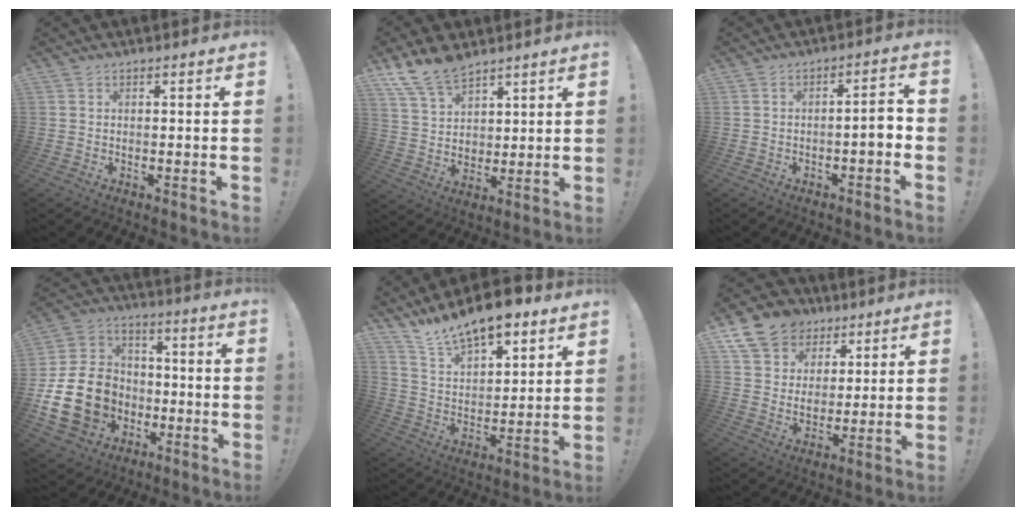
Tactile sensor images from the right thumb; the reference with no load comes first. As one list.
[{"total": 12.5, "force": [9.2, 6.9, 4.9], "torque": [-0.097, -0.055, 0.178]}, {"total": 4.4, "force": [-2.2, 0.6, 3.8], "torque": [-0.071, 0.011, -0.037]}, {"total": 20.6, "force": [-4.9, 16.8, 10.9], "torque": [-0.201, 0.035, -0.057]}, {"total": 13.6, "force": [11.2, 5.0, 6.0], "torque": [-0.128, -0.076, 0.203]}, {"total": 12.7, "force": [7.1, 9.7, 4.0], "torque": [-0.071, -0.043, 0.143]}]